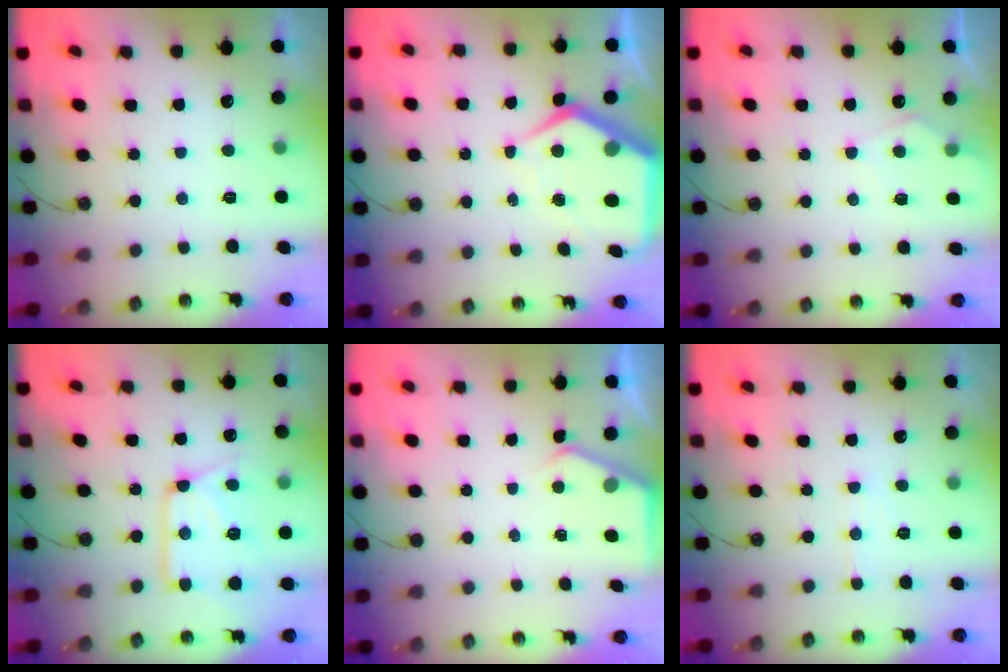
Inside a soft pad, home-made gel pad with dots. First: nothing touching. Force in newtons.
{"total": 10.3, "press": 10.2, "slide": 1.0}
{"total": 6.7, "press": 6.7, "slide": 0.6}
{"total": 13.9, "press": 13.9, "slide": 0.9}
{"total": 2.2, "press": 2.2, "slide": 0.3}
{"total": 6.2, "press": 6.1, "slide": 0.7}